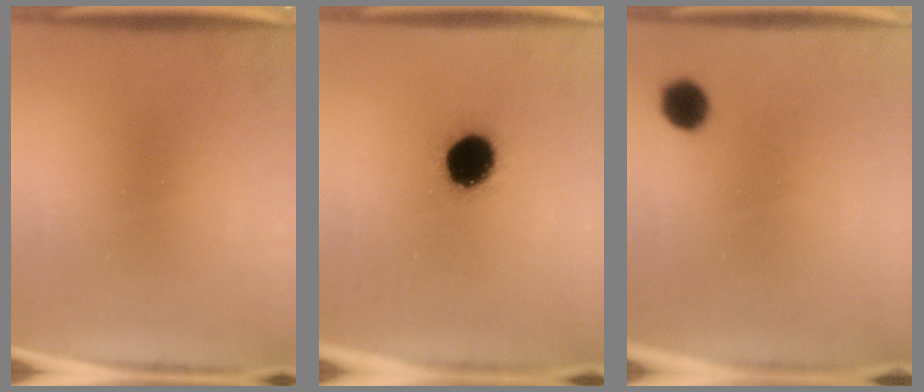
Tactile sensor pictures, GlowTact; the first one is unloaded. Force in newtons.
{"total": 11.1}
{"total": 4.7}